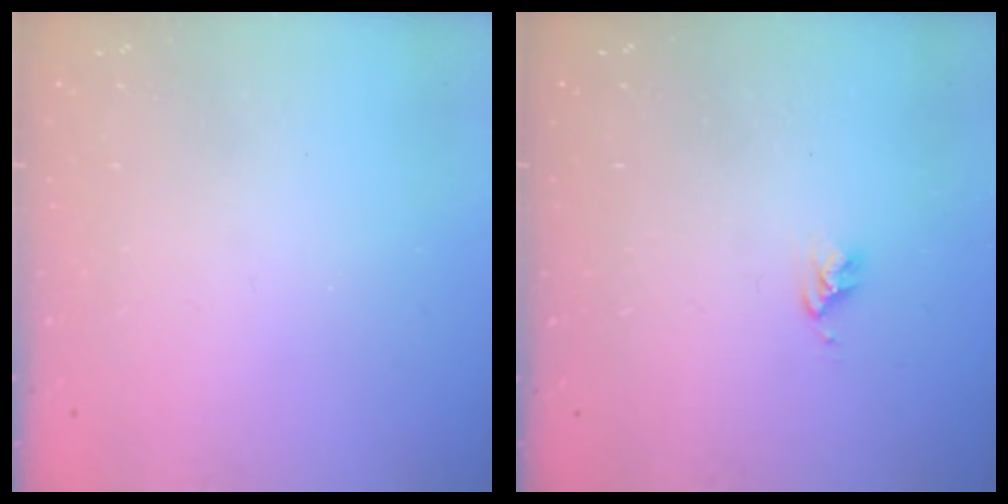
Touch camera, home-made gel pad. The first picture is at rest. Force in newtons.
{"total": 2.7, "press": 2.6, "slide": 0.4}